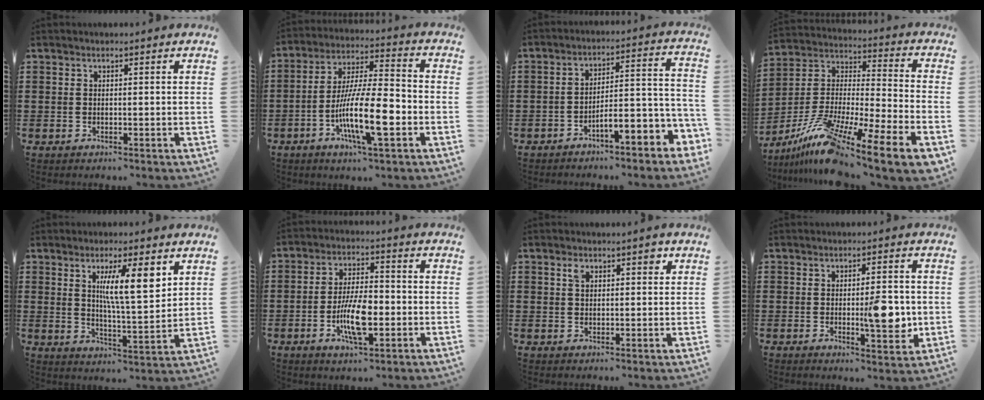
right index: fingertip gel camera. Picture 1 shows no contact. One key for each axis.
{"total": 13.6, "fx": -4.5, "fy": 3.4, "fz": 12.4, "tx": -0.246, "ty": -0.005, "tz": -0.084}
{"total": 5.3, "fx": -3.6, "fy": 0.7, "fz": 3.7, "tx": -0.060, "ty": -0.027, "tz": -0.075}
{"total": 14.0, "fx": -10.3, "fy": 1.1, "fz": 9.3, "tx": -0.178, "ty": 0.005, "tz": -0.189}
{"total": 9.2, "fx": 3.8, "fy": 2.1, "fz": 8.1, "tx": -0.141, "ty": -0.004, "tz": 0.057}
{"total": 9.0, "fx": -2.4, "fy": 3.2, "fz": 8.1, "tx": -0.167, "ty": -0.006, "tz": -0.046}
{"total": 2.8, "fx": 1.4, "fy": 1.5, "fz": 2.0, "tx": -0.029, "ty": 0.000, "tz": 0.020}
{"total": 7.6, "fx": -0.5, "fy": 2.3, "fz": 7.2, "tx": -0.098, "ty": -0.006, "tz": -0.012}